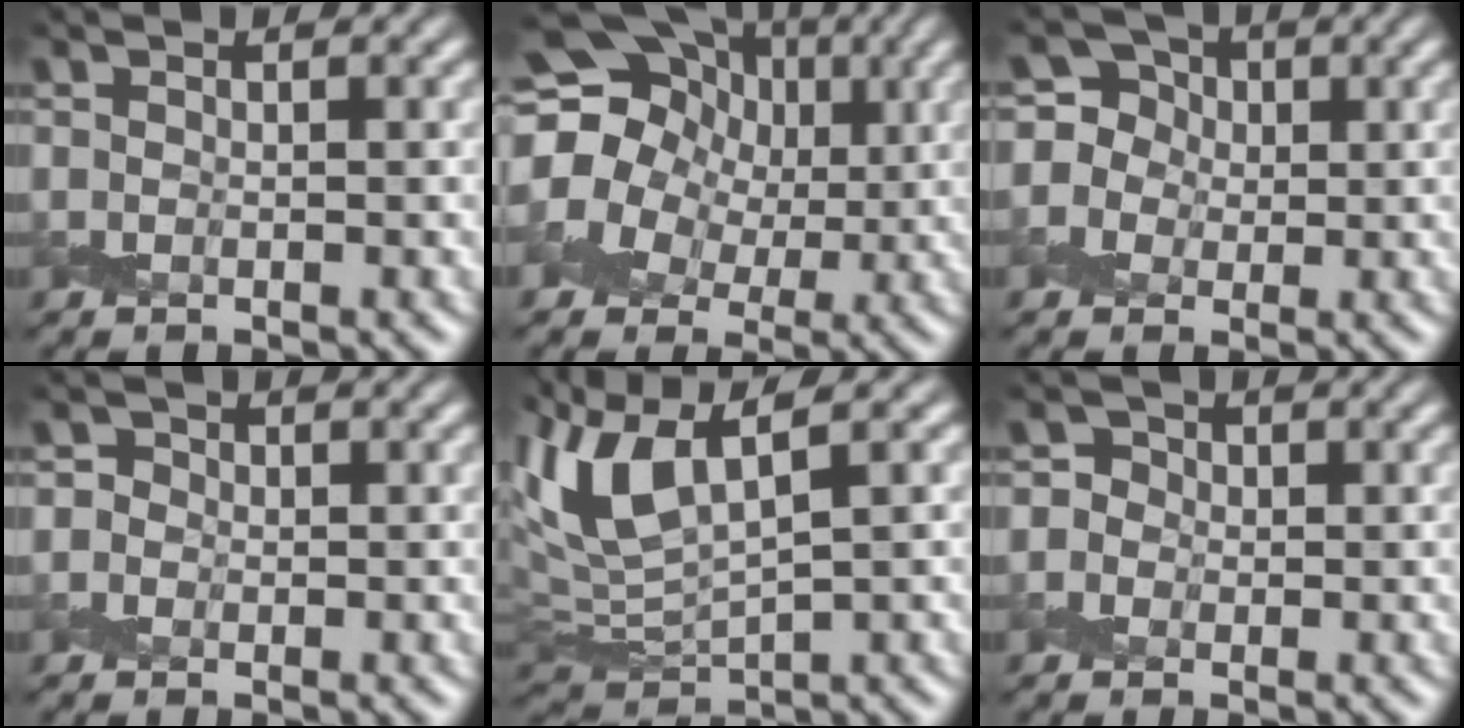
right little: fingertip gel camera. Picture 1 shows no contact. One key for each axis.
{"total": 14.8, "fx": 4.0, "fy": 12.1, "fz": 7.6, "tx": -0.151, "ty": 0.025, "tz": 0.054}
{"total": 5.6, "fx": 1.9, "fy": 4.8, "fz": 2.3, "tx": -0.040, "ty": 0.023, "tz": 0.005}
{"total": 1.4, "fx": -0.1, "fy": 1.4, "fz": 0.4, "tx": -0.001, "ty": 0.004, "tz": -0.008}
{"total": 5.8, "fx": 2.6, "fy": 1.7, "fz": 5.0, "tx": -0.119, "ty": 0.011, "tz": 0.053}
{"total": 2.1, "fx": -0.1, "fy": 2.0, "fz": 0.6, "tx": 0.002, "ty": 0.010, "tz": -0.015}